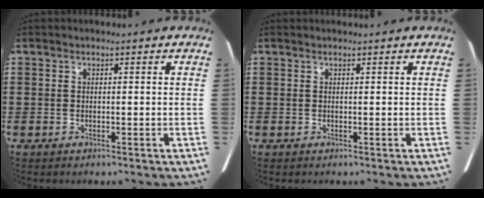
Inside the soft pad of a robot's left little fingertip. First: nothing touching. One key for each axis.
{"total": 0.0}